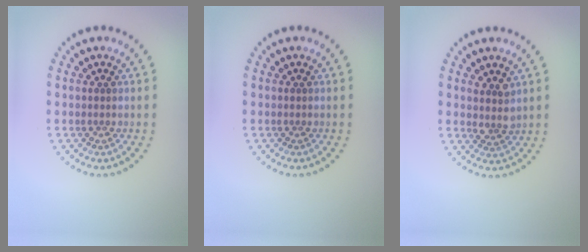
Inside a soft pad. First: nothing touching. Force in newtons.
{"total": 0.0}
{"total": 1.9, "press": 1.5, "slide": 1.2}